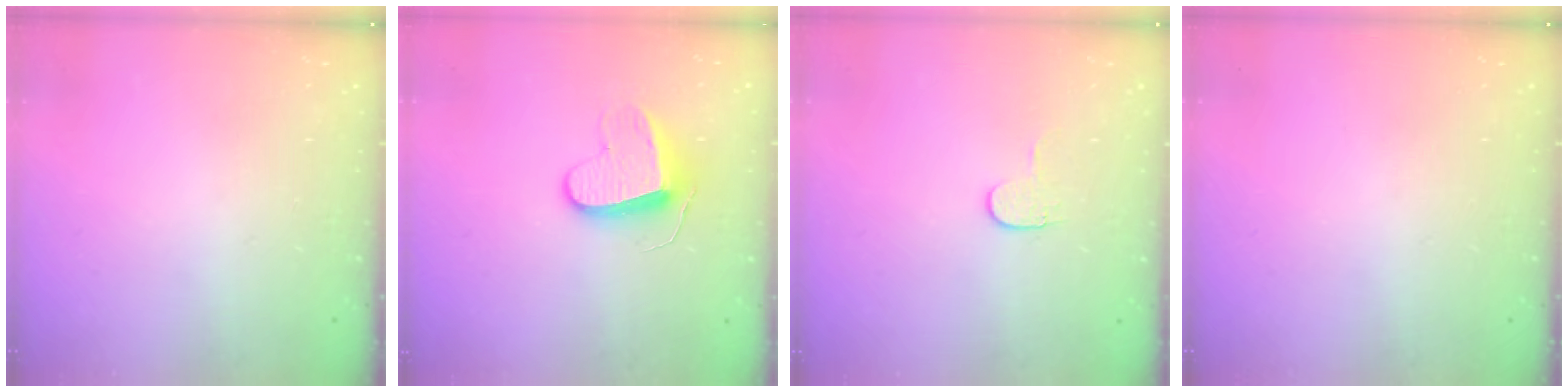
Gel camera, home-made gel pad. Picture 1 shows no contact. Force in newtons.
{"total": 9.2, "press": 9.2, "slide": 0.5}
{"total": 3.6, "press": 3.6, "slide": 0.4}
{"total": 0.0}